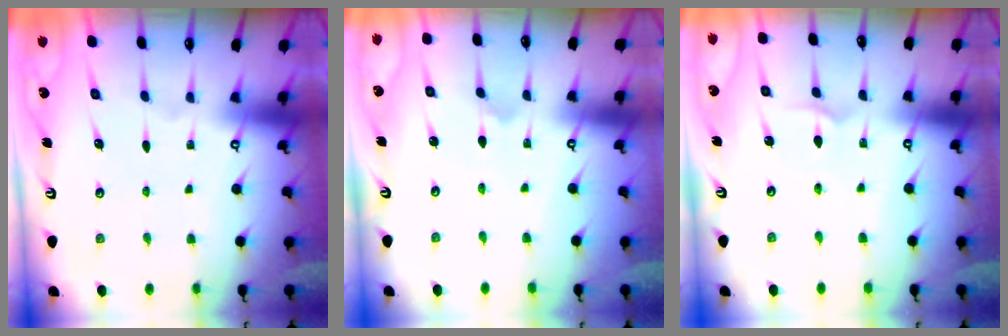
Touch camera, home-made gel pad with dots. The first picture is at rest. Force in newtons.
{"total": 0.0}
{"total": 2.6, "press": 2.6, "slide": 0.2}